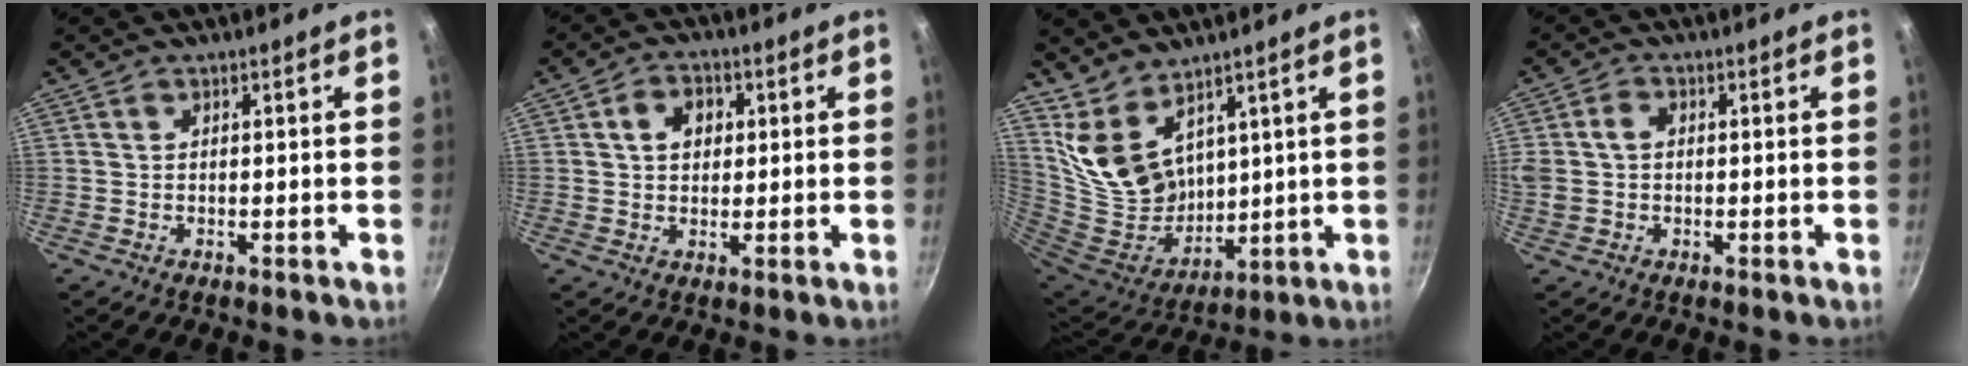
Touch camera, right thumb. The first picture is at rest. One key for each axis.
{"total": 5.7, "fx": 1.4, "fy": 4.4, "fz": 3.3, "tx": -0.028, "ty": 0.006, "tz": 0.018}
{"total": 12.8, "fx": 8.1, "fy": 7.1, "fz": 6.9, "tx": -0.112, "ty": -0.080, "tz": 0.183}
{"total": 4.5, "fx": 0.5, "fy": 3.5, "fz": 2.9, "tx": -0.055, "ty": 0.010, "tz": 0.004}